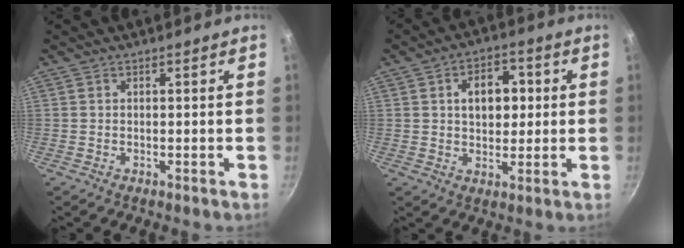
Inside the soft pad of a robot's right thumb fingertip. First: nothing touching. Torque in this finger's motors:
{"motor_torque": [-0.43, 0.66, 0.20, -0.01, 0.05]}